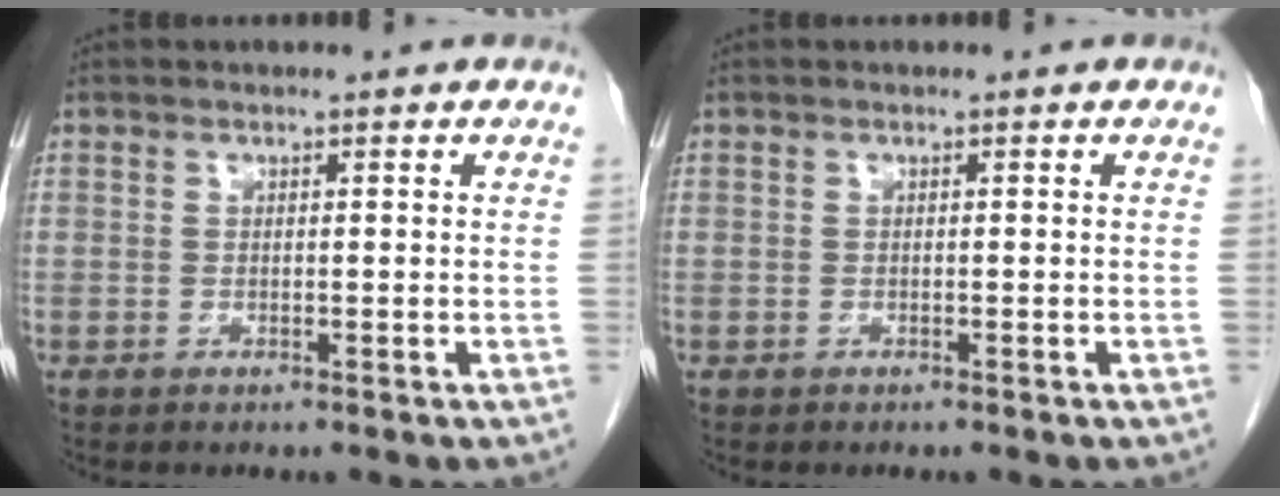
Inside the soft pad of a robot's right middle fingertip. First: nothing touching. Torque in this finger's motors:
{"motor_torque": [-0.23, -0.04, -0.05, 0.00]}